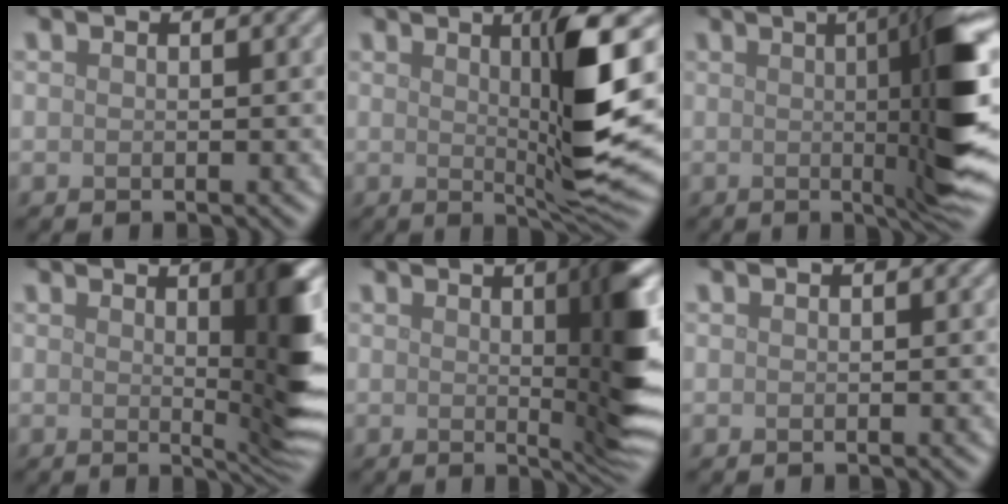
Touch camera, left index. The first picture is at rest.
{"total": 8.4, "force": [1.5, 1.1, 8.2], "torque": [-0.122, -0.010, 0.034]}
{"total": 11.5, "force": [0.8, 2.0, 11.3], "torque": [-0.131, 0.006, 0.013]}
{"total": 7.4, "force": [1.4, 1.3, 7.1], "torque": [-0.083, -0.004, 0.027]}
{"total": 8.3, "force": [1.2, 1.6, 8.0], "torque": [-0.091, 0.000, 0.023]}
{"total": 0.0}